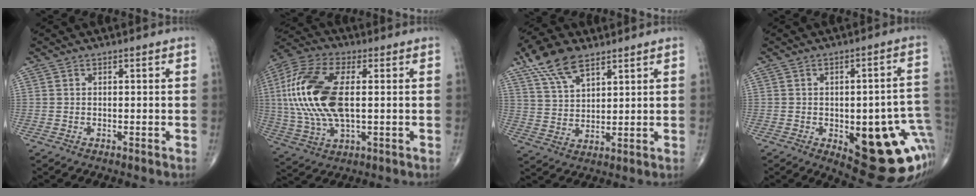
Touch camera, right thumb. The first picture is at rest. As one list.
[{"total": 20.1, "force": [1.7, 9.6, 17.6], "torque": [-0.392, 0.006, 0.029]}, {"total": 10.5, "force": [6.8, 4.7, 6.3], "torque": [-0.109, -0.015, 0.133]}, {"total": 21.4, "force": [-5.0, 8.1, 19.2], "torque": [-0.193, 0.017, -0.034]}]